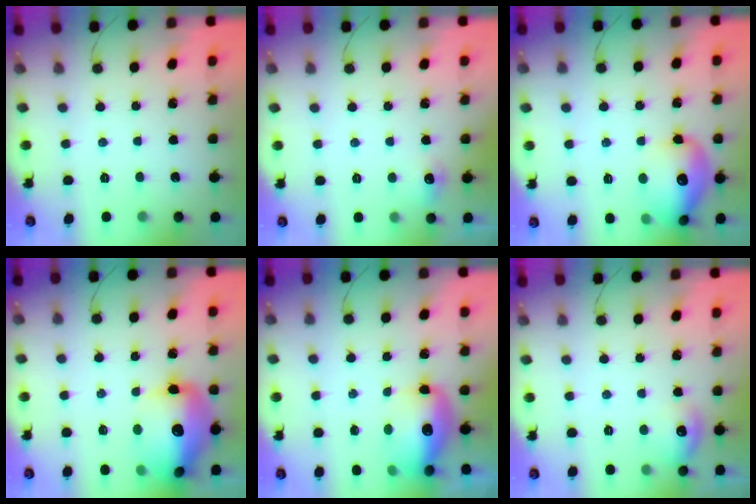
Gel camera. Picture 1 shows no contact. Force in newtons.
{"total": 5.7, "press": 5.5, "slide": 1.5}
{"total": 15.2, "press": 15.0, "slide": 2.0}
{"total": 19.4, "press": 19.0, "slide": 3.8}
{"total": 12.0, "press": 11.7, "slide": 2.7}
{"total": 9.1, "press": 9.0, "slide": 1.5}